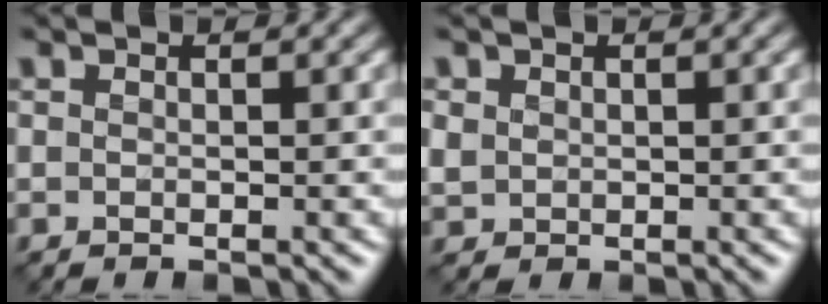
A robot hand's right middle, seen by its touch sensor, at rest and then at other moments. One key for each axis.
{"total": 1.4, "fx": 0.4, "fy": 1.3, "fz": 0.2, "tx": -0.005, "ty": 0.001, "tz": 0.007}